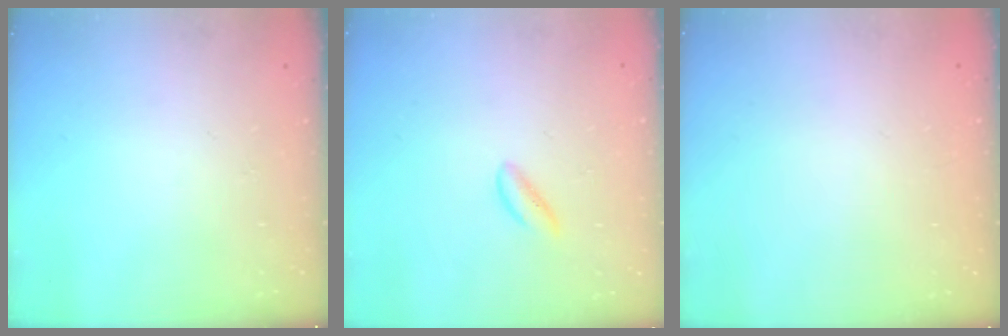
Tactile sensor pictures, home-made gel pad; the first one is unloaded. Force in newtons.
{"total": 1.3, "press": 1.2, "slide": 0.4}
{"total": 2.0, "press": 2.0, "slide": 0.1}